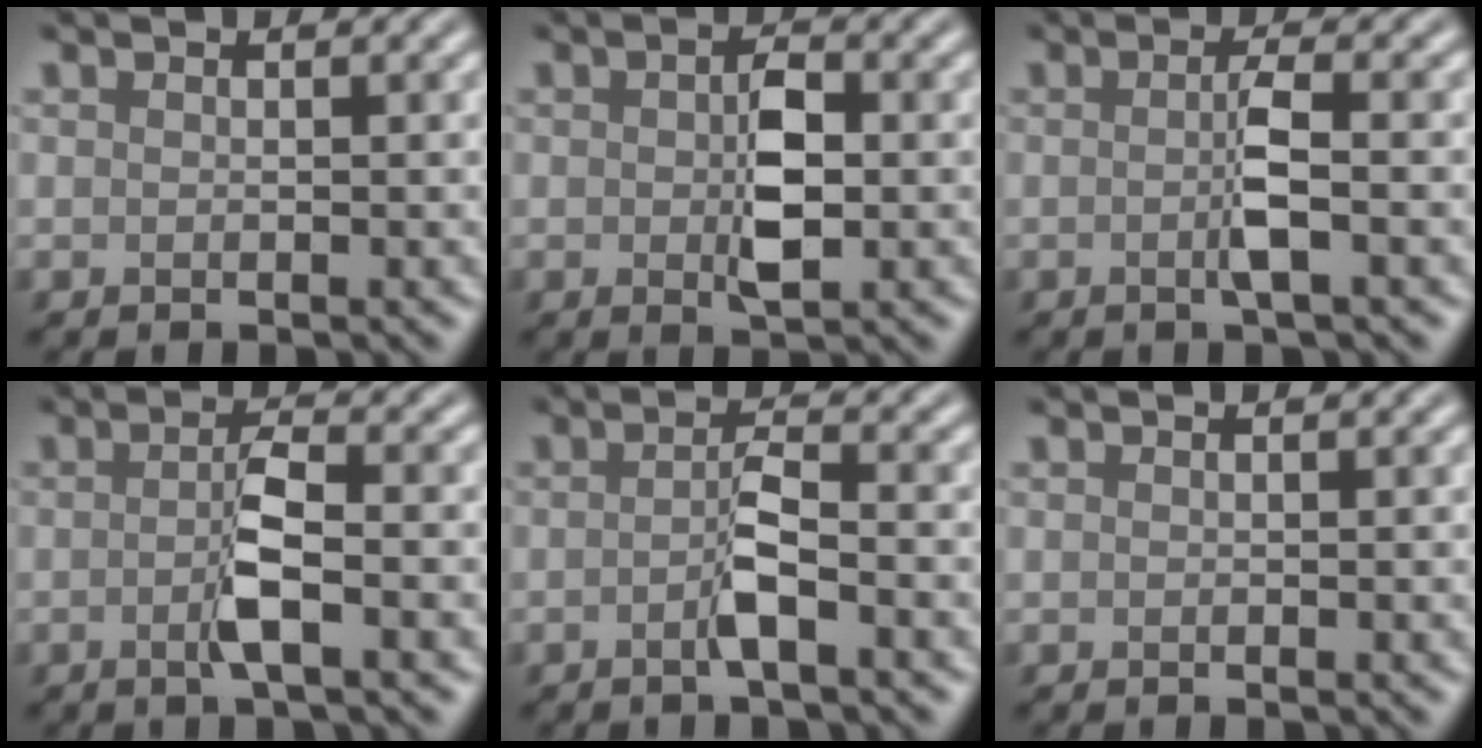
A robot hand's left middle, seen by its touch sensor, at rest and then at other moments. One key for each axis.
{"total": 3.4, "fx": 0.0, "fy": 1.6, "fz": 3.0, "tx": -0.056, "ty": -0.003, "tz": -0.001}
{"total": 2.3, "fx": -0.2, "fy": 0.2, "fz": 2.3, "tx": -0.048, "ty": -0.004, "tz": -0.008}
{"total": 3.2, "fx": -0.6, "fy": 0.5, "fz": 3.1, "tx": -0.060, "ty": 0.000, "tz": -0.018}
{"total": 2.6, "fx": -0.8, "fy": 0.3, "fz": 2.4, "tx": -0.047, "ty": 0.005, "tz": -0.021}
{"total": 0.0}